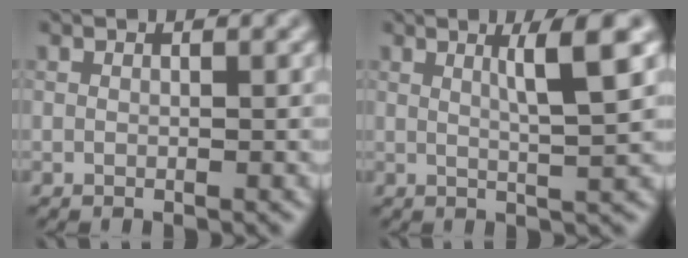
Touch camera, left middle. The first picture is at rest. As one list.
[{"total": 4.2, "force": [1.5, 0.4, 3.8], "torque": [-0.055, 0.004, 0.026]}]